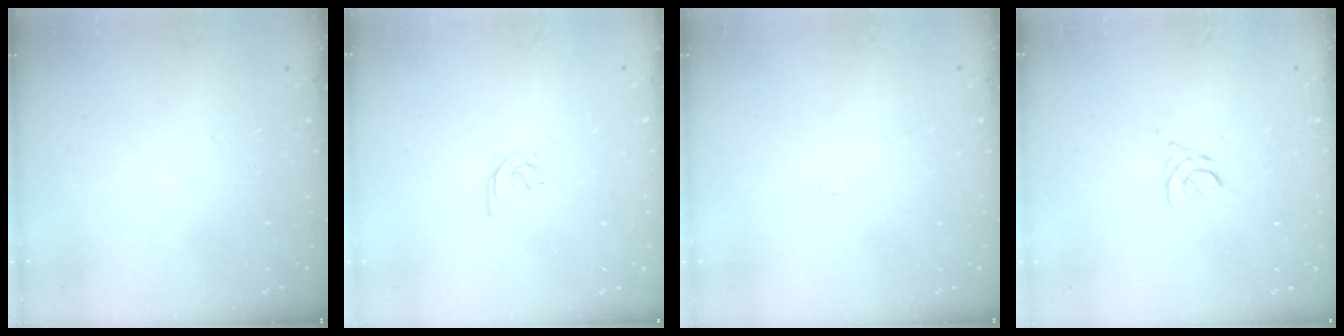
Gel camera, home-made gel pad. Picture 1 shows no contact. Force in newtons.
{"total": 2.4, "press": 2.4, "slide": 0.6}
{"total": 4.7, "press": 4.7, "slide": 0.2}
{"total": 2.4, "press": 2.3, "slide": 0.6}